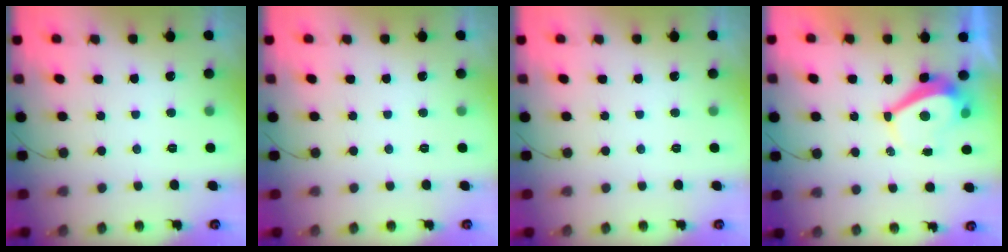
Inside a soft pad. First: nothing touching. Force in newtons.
{"total": 0.0}
{"total": 0.0}
{"total": 4.0, "press": 3.9, "slide": 0.3}